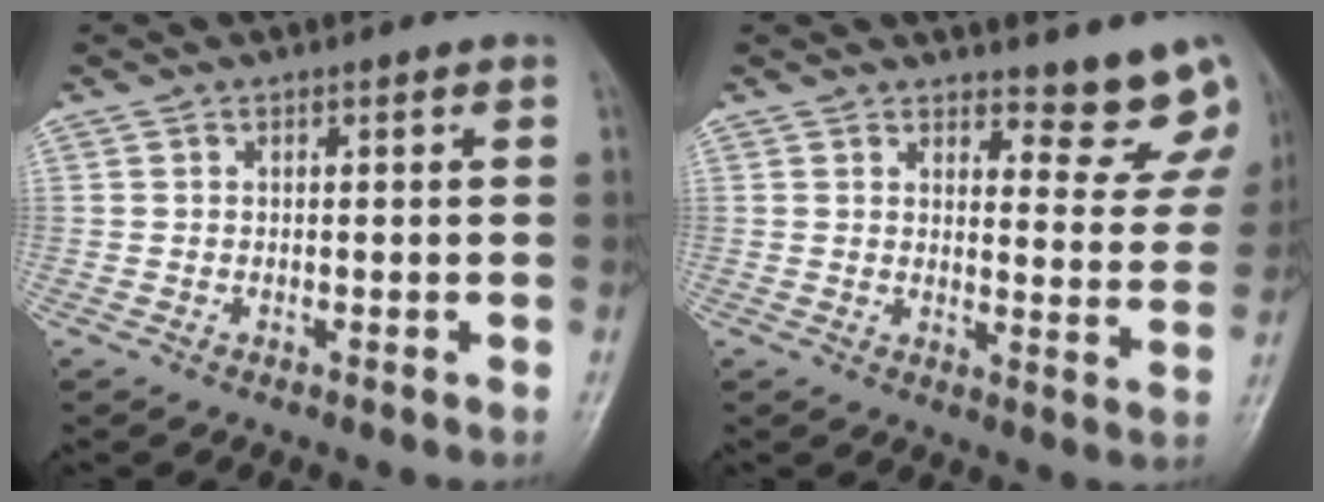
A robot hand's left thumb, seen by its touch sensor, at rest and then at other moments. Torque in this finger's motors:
{"motor_torque": [0.23, 0.19, -0.15, -0.09, 0.05]}